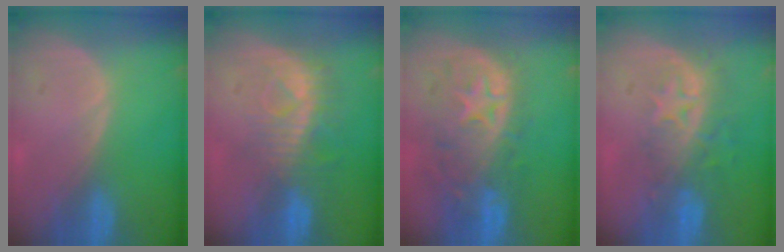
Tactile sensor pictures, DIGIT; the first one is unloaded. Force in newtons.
{"total": 8.2, "press": 7.4, "slide": 3.6}
{"total": 11.0, "press": 9.7, "slide": 5.1}
{"total": 8.5, "press": 7.3, "slide": 4.4}